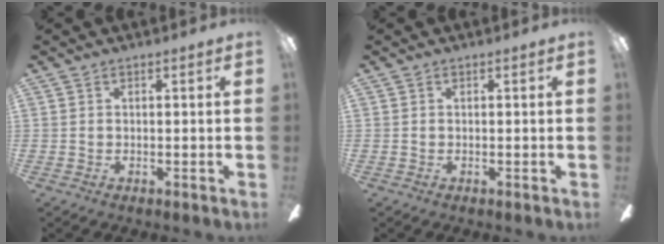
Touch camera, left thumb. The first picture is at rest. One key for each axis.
{"total": 0.0}